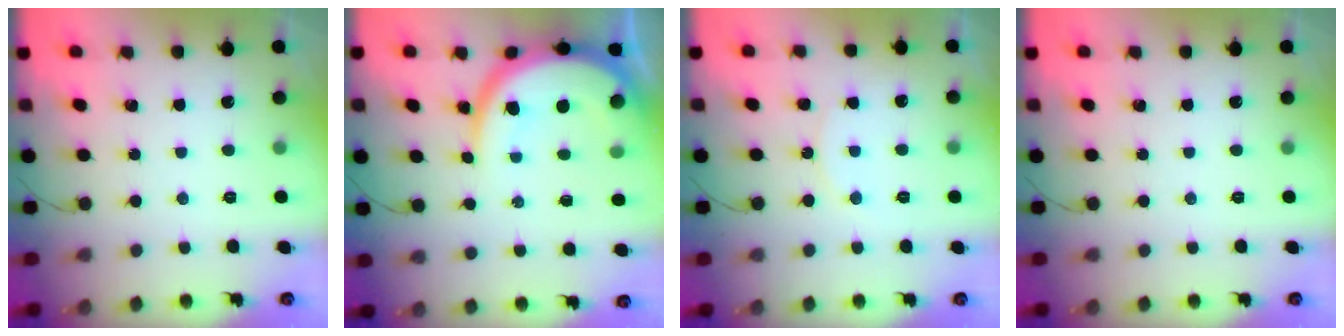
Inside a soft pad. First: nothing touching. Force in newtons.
{"total": 13.7, "press": 13.6, "slide": 1.4}
{"total": 5.7, "press": 5.7, "slide": 0.7}
{"total": 0.0}